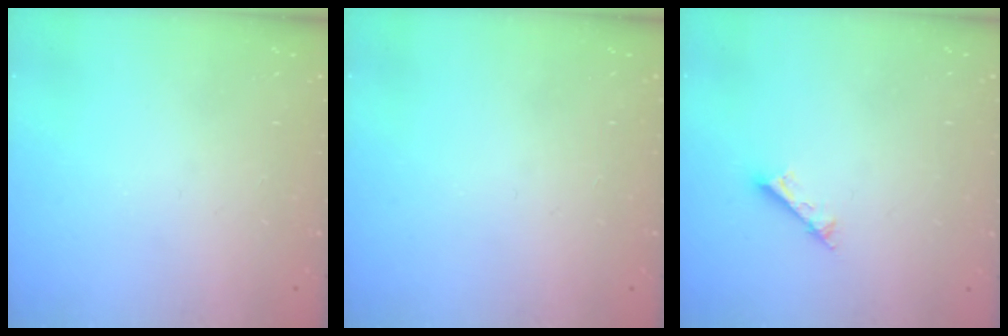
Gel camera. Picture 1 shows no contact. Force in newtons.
{"total": 0.0}
{"total": 2.2, "press": 2.1, "slide": 0.4}